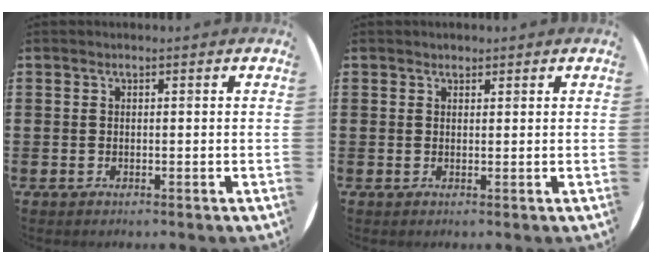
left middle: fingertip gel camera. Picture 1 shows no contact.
{"total": 0.9, "force": [0.8, 0.3, -0.1], "torque": [0.000, 0.002, 0.016]}